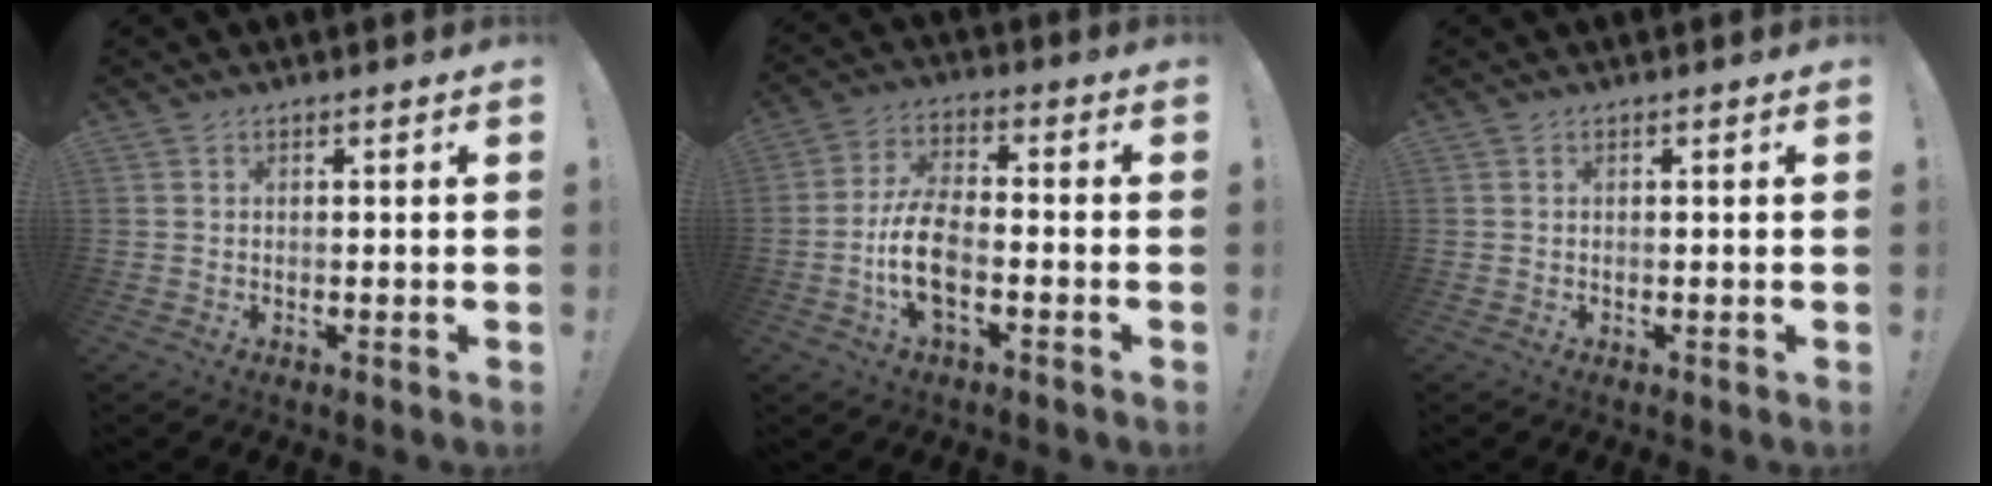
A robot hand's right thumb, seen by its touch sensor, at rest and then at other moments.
{"total": 12.1, "force": [-4.1, 5.7, 9.8], "torque": [-0.199, 0.010, -0.074]}
{"total": 0.0}